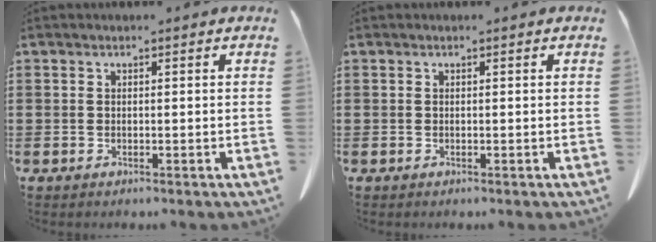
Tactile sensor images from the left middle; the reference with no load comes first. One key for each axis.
{"total": 0.0}